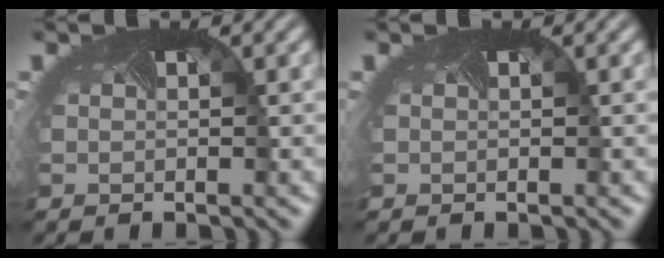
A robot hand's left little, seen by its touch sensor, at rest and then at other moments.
{"total": 0.0}